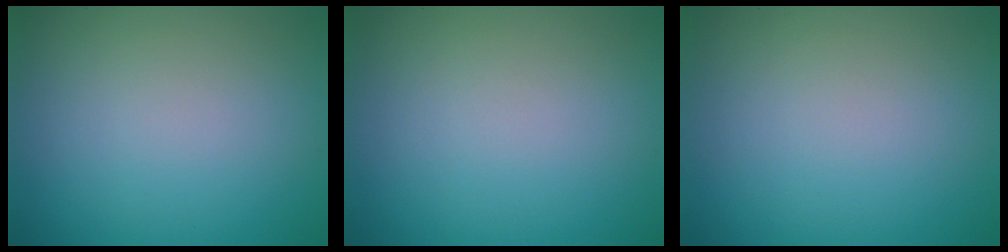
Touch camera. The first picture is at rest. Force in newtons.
{"total": 0.0}
{"total": 0.0}